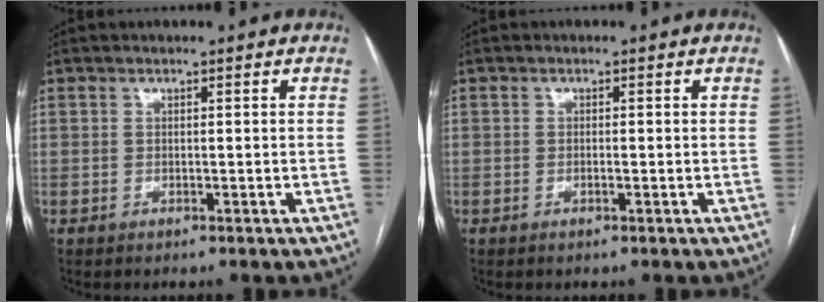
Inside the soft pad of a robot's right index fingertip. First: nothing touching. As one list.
[{"total": 0.8, "force": [-0.2, 0.2, 0.7], "torque": [-0.013, -0.001, -0.002]}]